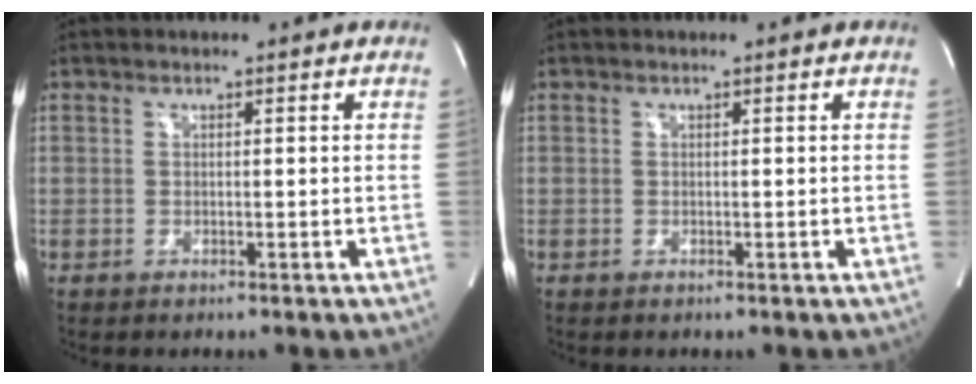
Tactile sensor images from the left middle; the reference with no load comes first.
{"total": 0.0}